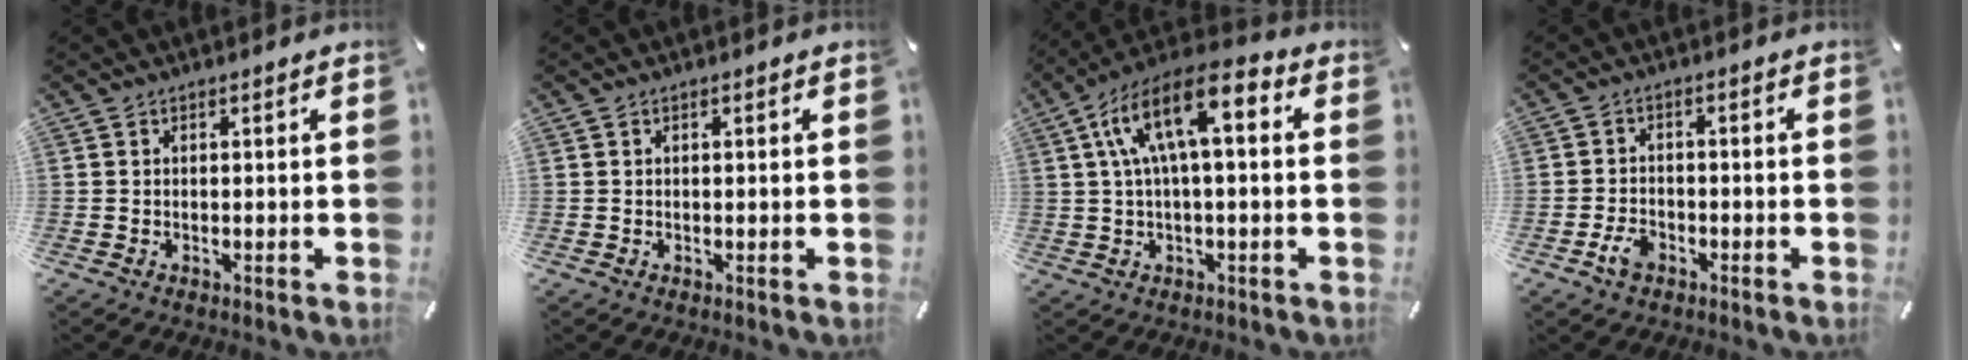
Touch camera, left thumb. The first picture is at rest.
{"total": 0.0}
{"total": 13.4, "force": [3.5, 5.0, 11.9], "torque": [-0.230, -0.009, 0.061]}
{"total": 4.0, "force": [-2.2, 2.5, 2.2], "torque": [-0.056, 0.005, -0.044]}